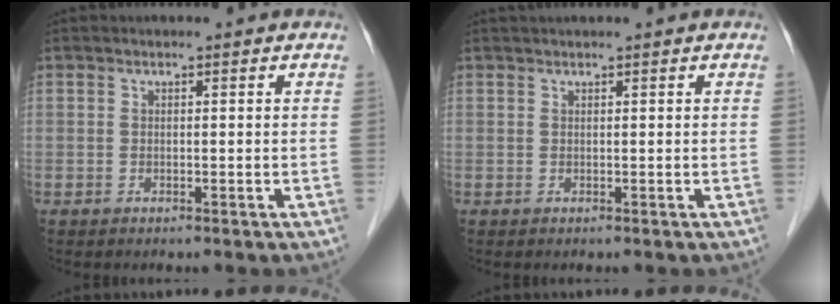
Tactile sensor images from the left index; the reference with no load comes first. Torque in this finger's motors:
{"motor_torque": [-0.04, -0.71, 0.29, 0.07]}